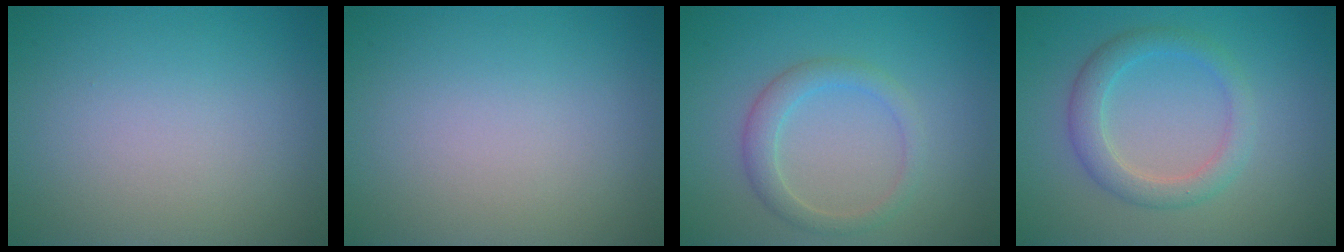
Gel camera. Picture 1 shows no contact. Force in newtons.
{"total": 0.0}
{"total": 2.4, "press": 2.4, "slide": 0.0}
{"total": 3.0, "press": 3.0, "slide": 0.1}